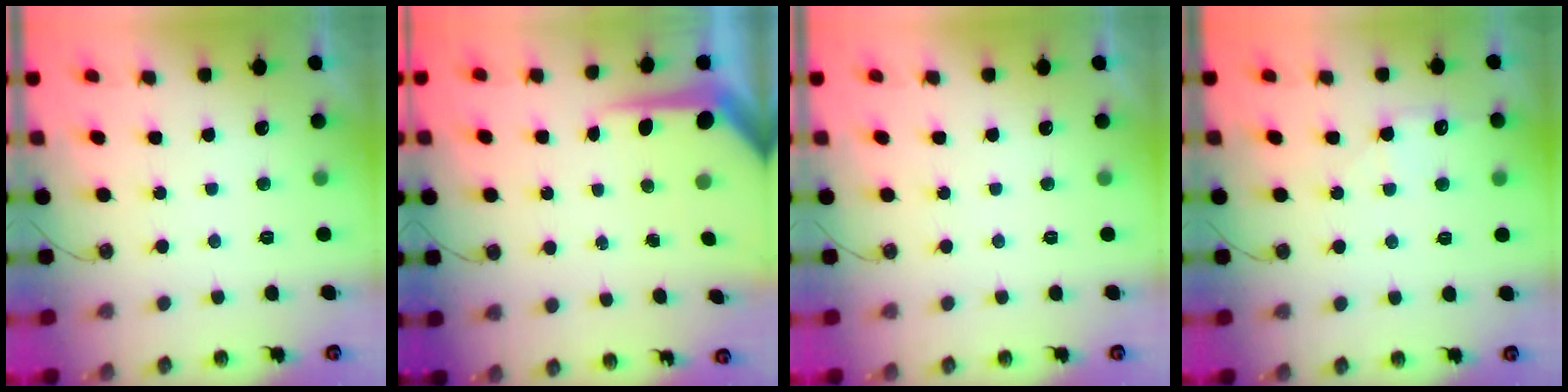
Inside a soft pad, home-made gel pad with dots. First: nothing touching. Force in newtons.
{"total": 7.8, "press": 7.7, "slide": 0.8}
{"total": 0.0}
{"total": 7.1, "press": 7.1, "slide": 0.7}